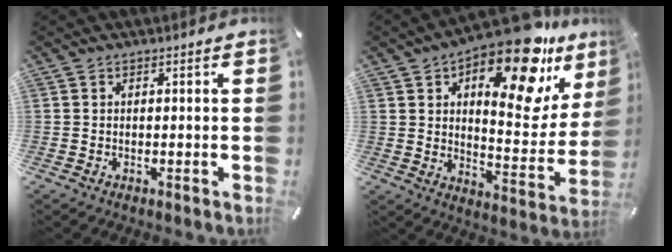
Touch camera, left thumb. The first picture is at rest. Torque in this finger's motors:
{"motor_torque": [2.50, 2.50, 1.49, -1.28, 0.24]}